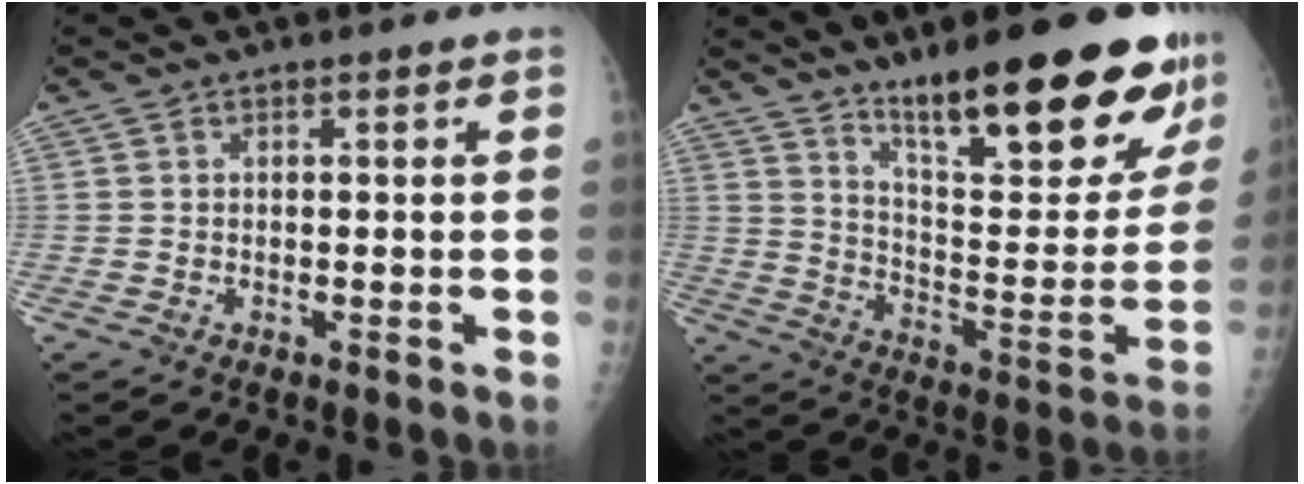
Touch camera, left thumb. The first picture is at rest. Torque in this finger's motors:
{"motor_torque": [1.50, 1.29, 0.90, -0.79, 0.22]}